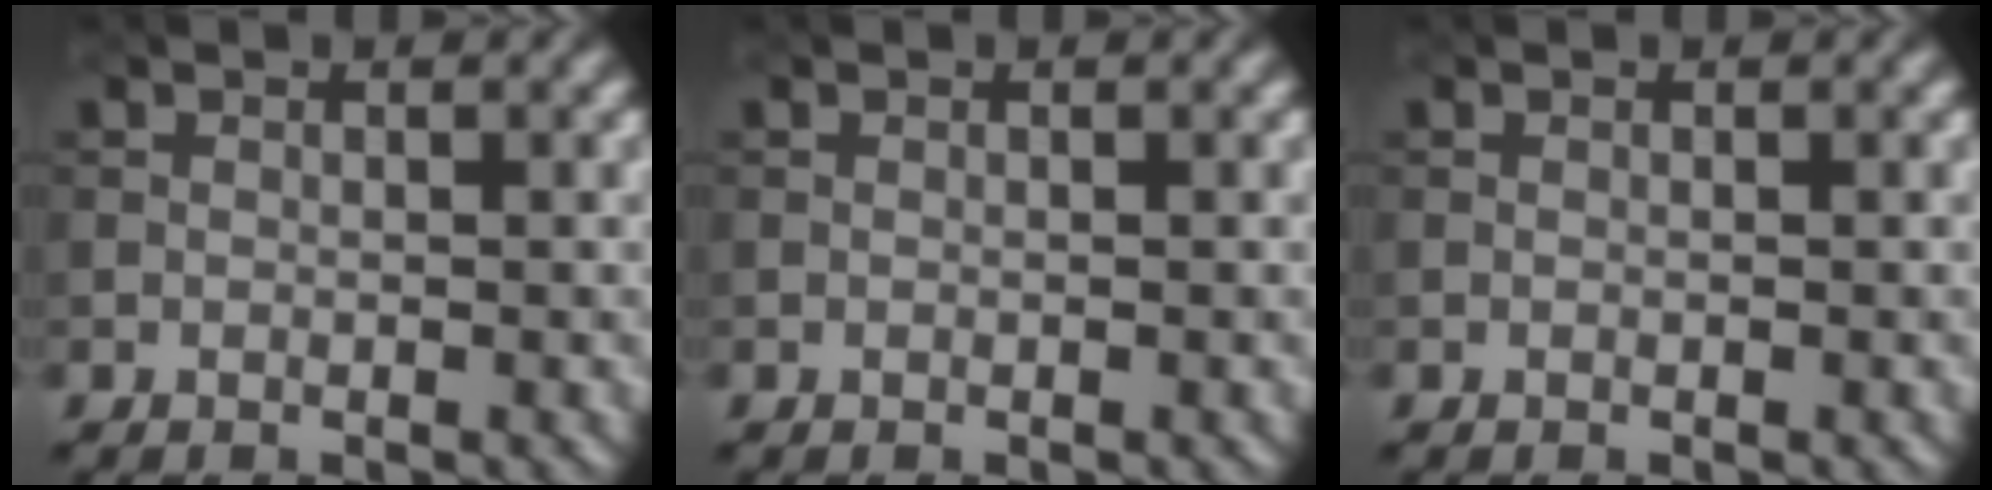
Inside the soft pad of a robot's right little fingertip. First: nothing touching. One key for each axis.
{"total": 0.0}
{"total": 0.0}